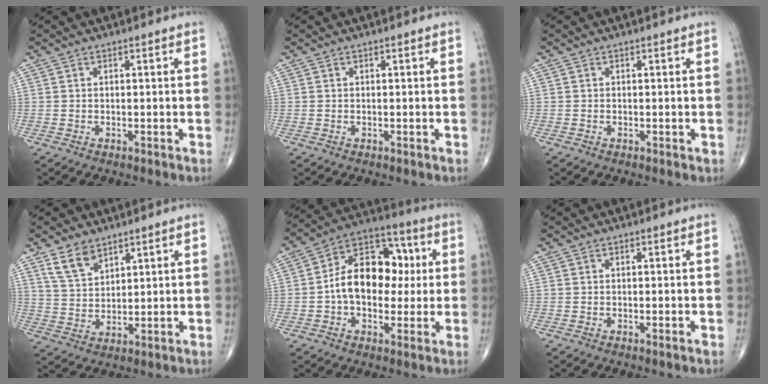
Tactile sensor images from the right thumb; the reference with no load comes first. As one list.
[{"total": 0.0}, {"total": 0.0}, {"total": 6.4, "force": [4.4, 3.5, 3.1], "torque": [-0.047, -0.024, 0.093]}, {"total": 15.9, "force": [0.6, 10.9, 11.6], "torque": [-0.146, 0.036, 0.000]}, {"total": 0.7, "force": [-0.2, 0.0, 0.7], "torque": [-0.012, -0.002, -0.002]}]